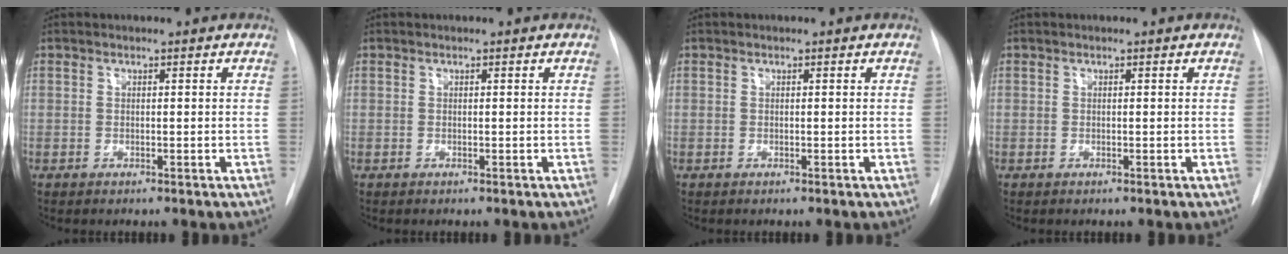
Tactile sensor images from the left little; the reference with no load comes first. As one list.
[{"total": 0.0}, {"total": 0.0}, {"total": 0.0}]